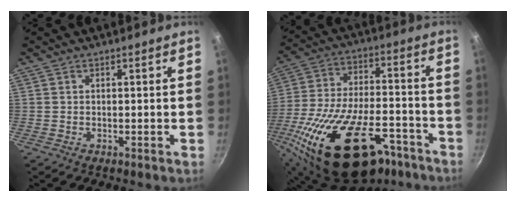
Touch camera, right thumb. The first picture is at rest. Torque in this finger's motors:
{"motor_torque": [1.03, 0.62, 2.76, -0.02, 0.73]}